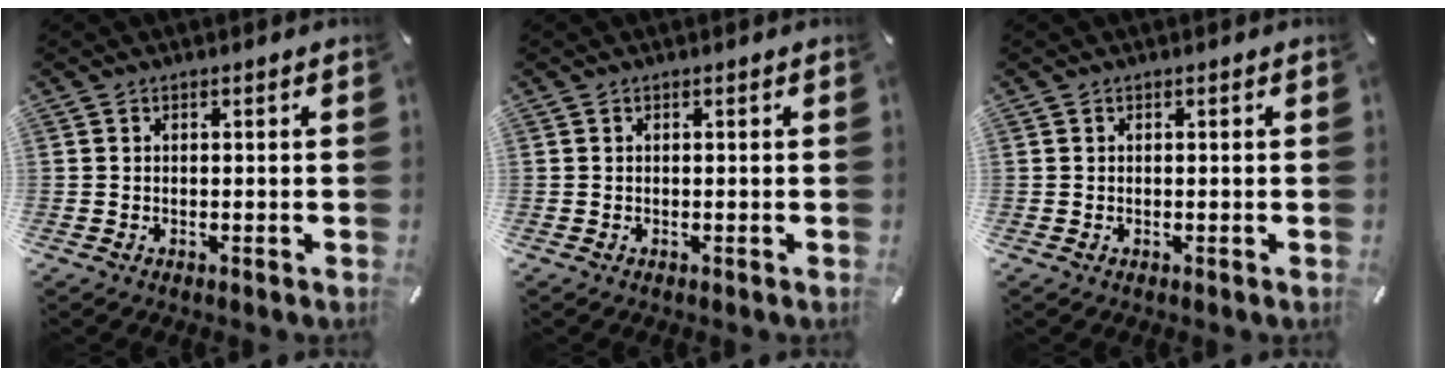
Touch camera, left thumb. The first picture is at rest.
{"total": 0.0}
{"total": 0.0}